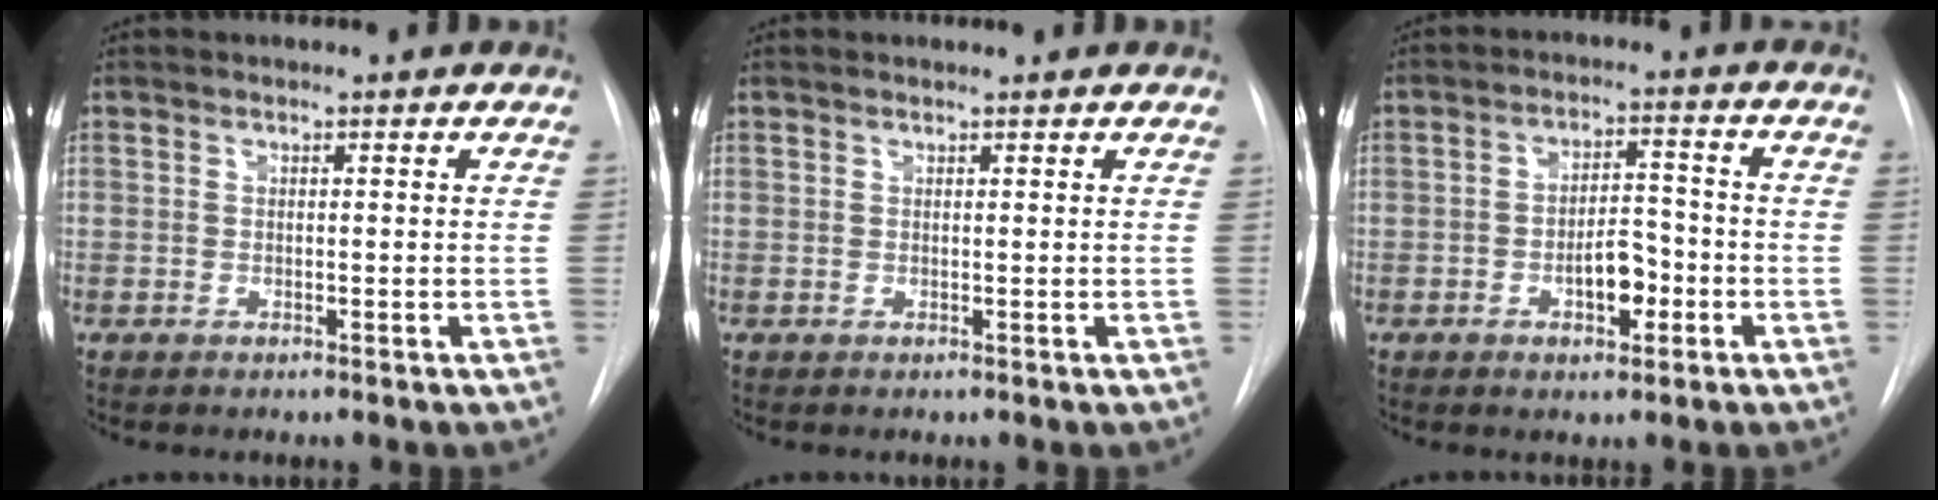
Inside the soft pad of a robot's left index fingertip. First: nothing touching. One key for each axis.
{"total": 0.0}
{"total": 5.9, "fx": -3.0, "fy": 2.3, "fz": 4.5, "tx": -0.071, "ty": 0.005, "tz": -0.041}